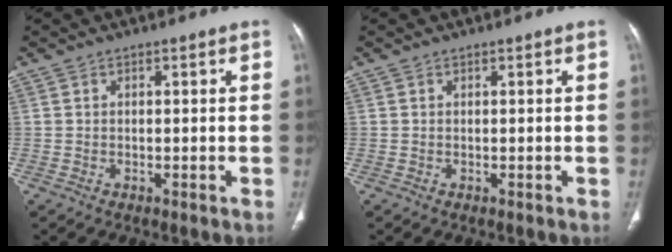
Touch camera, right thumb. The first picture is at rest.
{"total": 0.0}